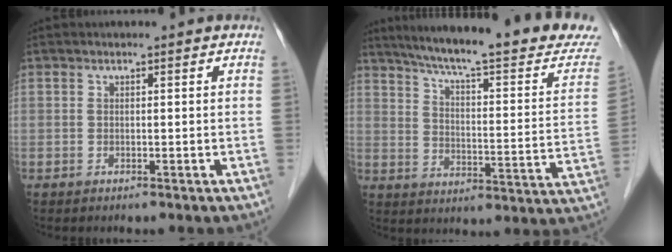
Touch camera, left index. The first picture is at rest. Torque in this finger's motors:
{"motor_torque": [-0.77, -0.96, 0.27, 0.08]}